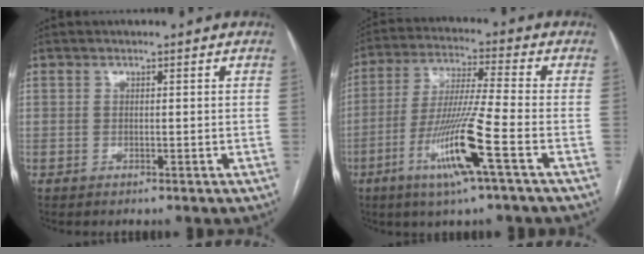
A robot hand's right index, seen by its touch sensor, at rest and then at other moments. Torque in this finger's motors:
{"motor_torque": [1.75, -0.39, 0.70, 0.21]}